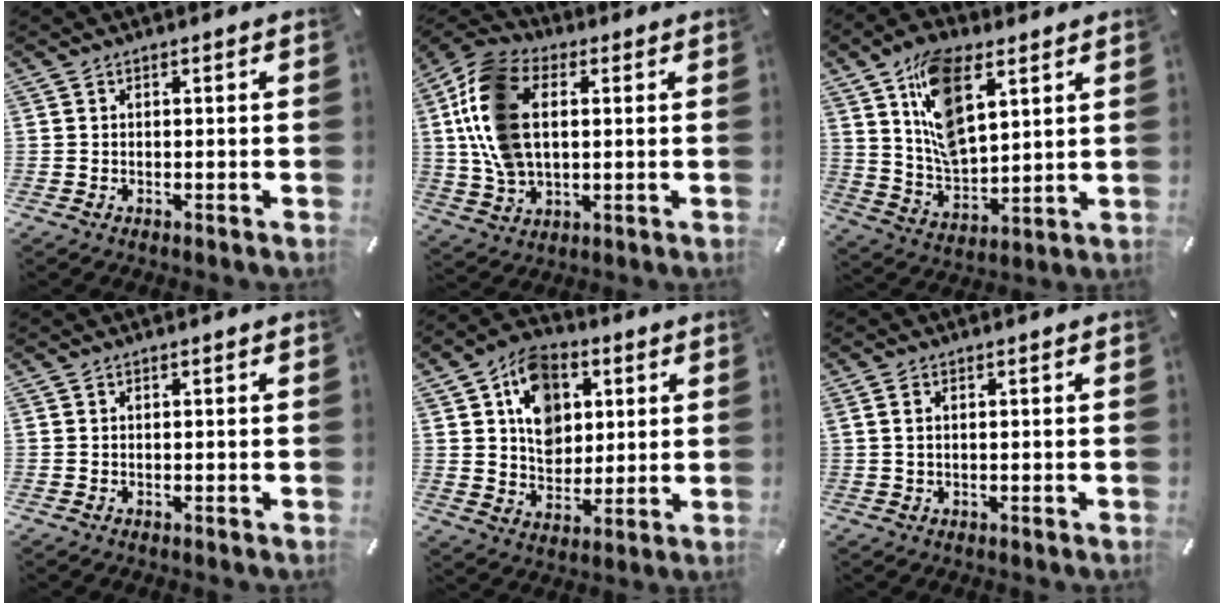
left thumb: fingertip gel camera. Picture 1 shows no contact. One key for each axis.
{"total": 15.8, "fx": 2.2, "fy": 10.8, "fz": 11.4, "tx": -0.267, "ty": 0.010, "tz": 0.042}
{"total": 14.5, "fx": 7.3, "fy": 7.8, "fz": 9.8, "tx": -0.193, "ty": -0.016, "tz": 0.134}
{"total": 0.0}
{"total": 12.3, "fx": 4.2, "fy": 10.0, "fz": 5.8, "tx": -0.087, "ty": -0.005, "tz": 0.082}
{"total": 1.4, "fx": 0.3, "fy": 0.4, "fz": 1.3, "tx": -0.026, "ty": 0.001, "tz": 0.004}